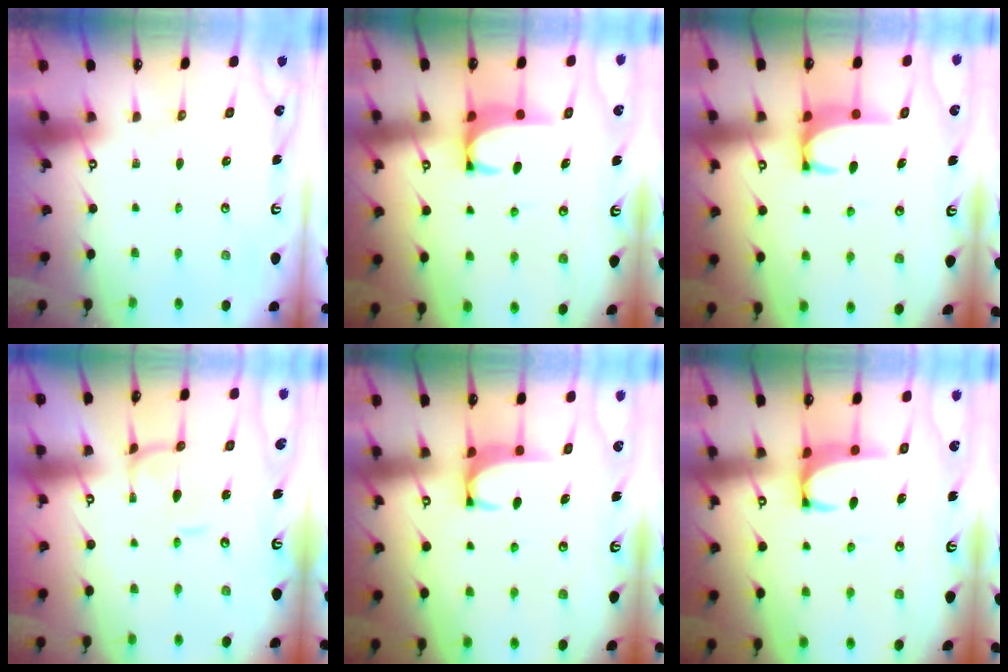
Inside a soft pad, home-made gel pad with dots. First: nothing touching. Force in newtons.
{"total": 3.2, "press": 3.2, "slide": 0.6}
{"total": 3.6, "press": 3.5, "slide": 0.9}
{"total": 0.5, "press": 0.3, "slide": 0.4}
{"total": 2.0, "press": 1.9, "slide": 0.5}
{"total": 2.0, "press": 1.9, "slide": 0.7}